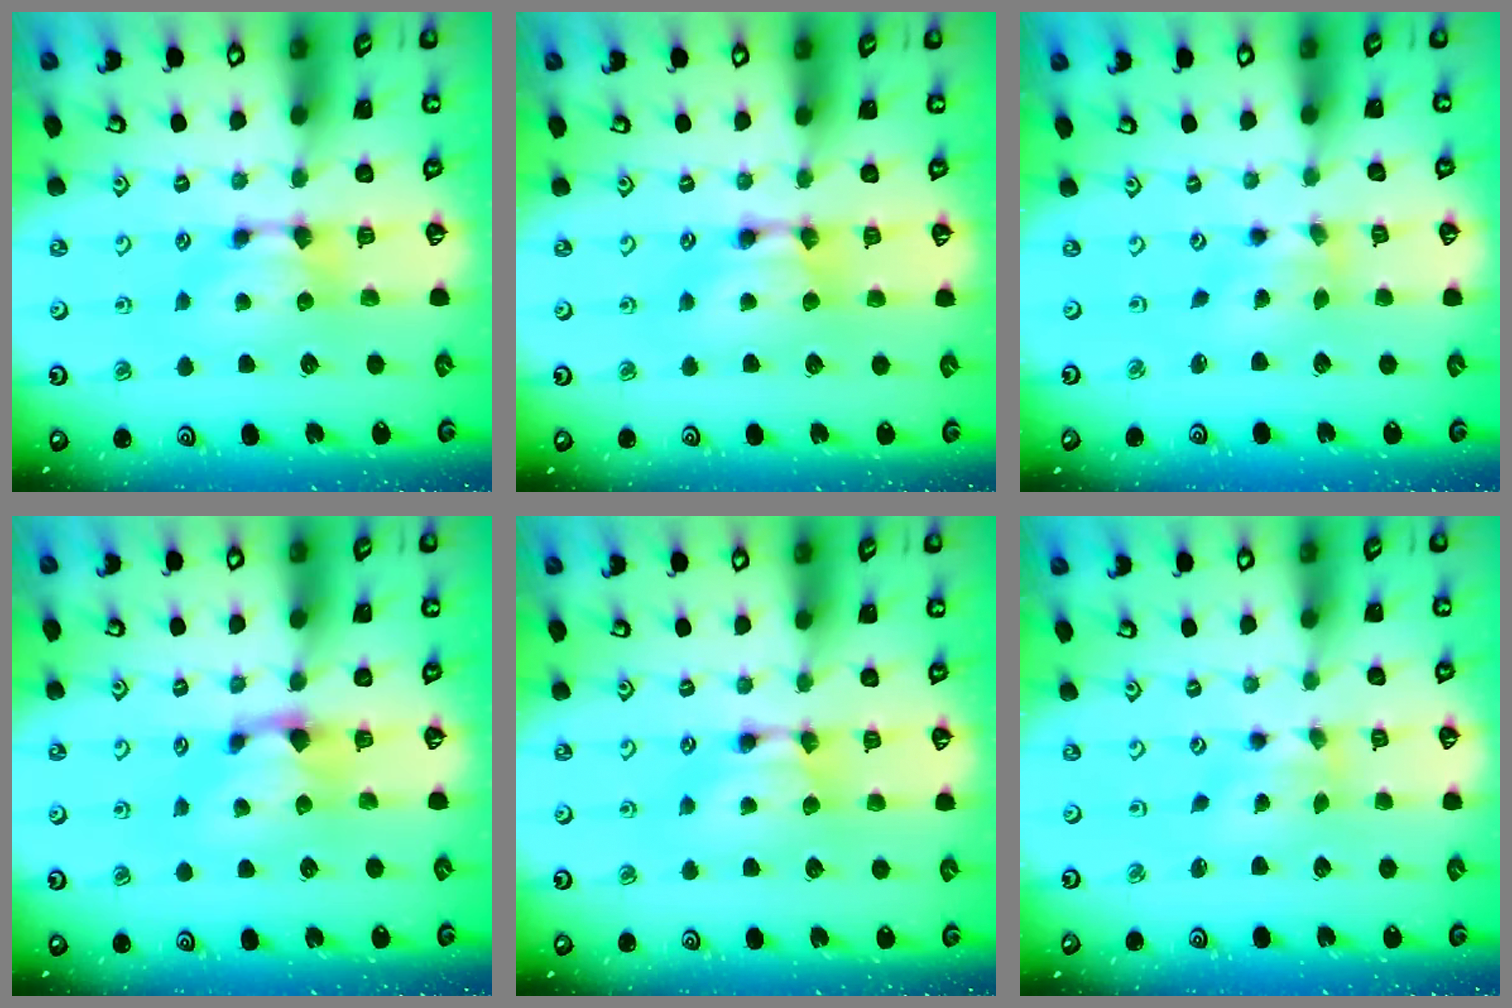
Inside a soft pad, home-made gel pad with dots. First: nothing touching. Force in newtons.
{"total": 1.9, "press": 1.9, "slide": 0.1}
{"total": 1.4, "press": 0.3, "slide": 1.4}
{"total": 1.1, "press": 0.1, "slide": 1.1}
{"total": 1.7, "press": 1.7, "slide": 0.2}
{"total": 1.3, "press": 0.4, "slide": 1.3}